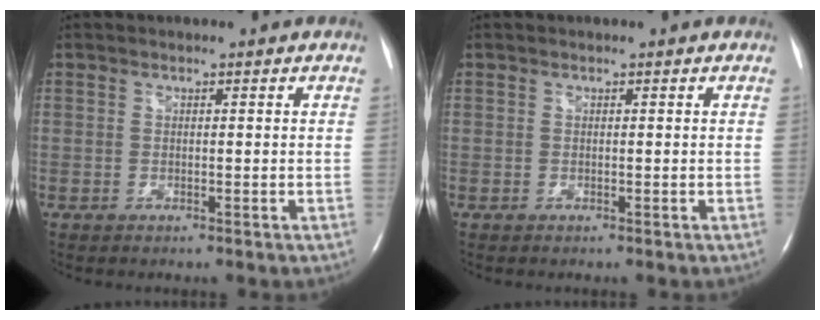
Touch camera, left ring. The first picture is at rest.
{"total": 0.0}